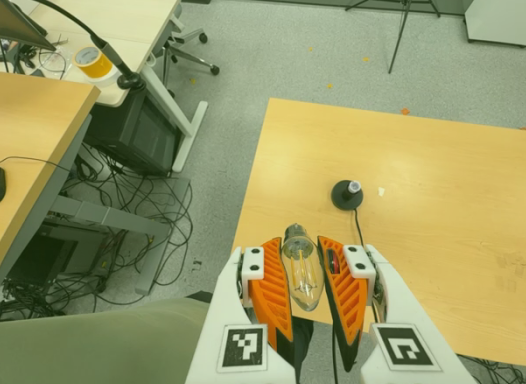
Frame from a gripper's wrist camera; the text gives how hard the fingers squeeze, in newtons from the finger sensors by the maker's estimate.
{"total": 21.5, "left": 23.3, "right": 19.8}